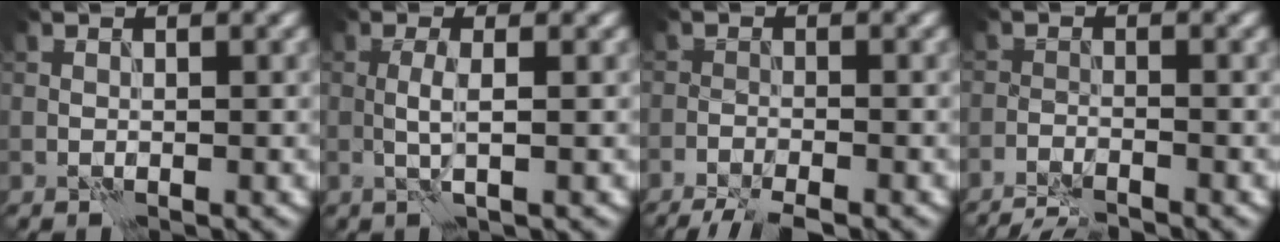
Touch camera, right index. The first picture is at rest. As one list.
[{"total": 1.9, "force": [0.0, 0.3, 1.9], "torque": [-0.040, 0.001, -0.001]}, {"total": 5.5, "force": [-4.7, 1.1, 2.5], "torque": [-0.044, -0.014, -0.078]}, {"total": 4.2, "force": [-4.0, 0.6, 1.3], "torque": [-0.029, -0.008, -0.067]}]